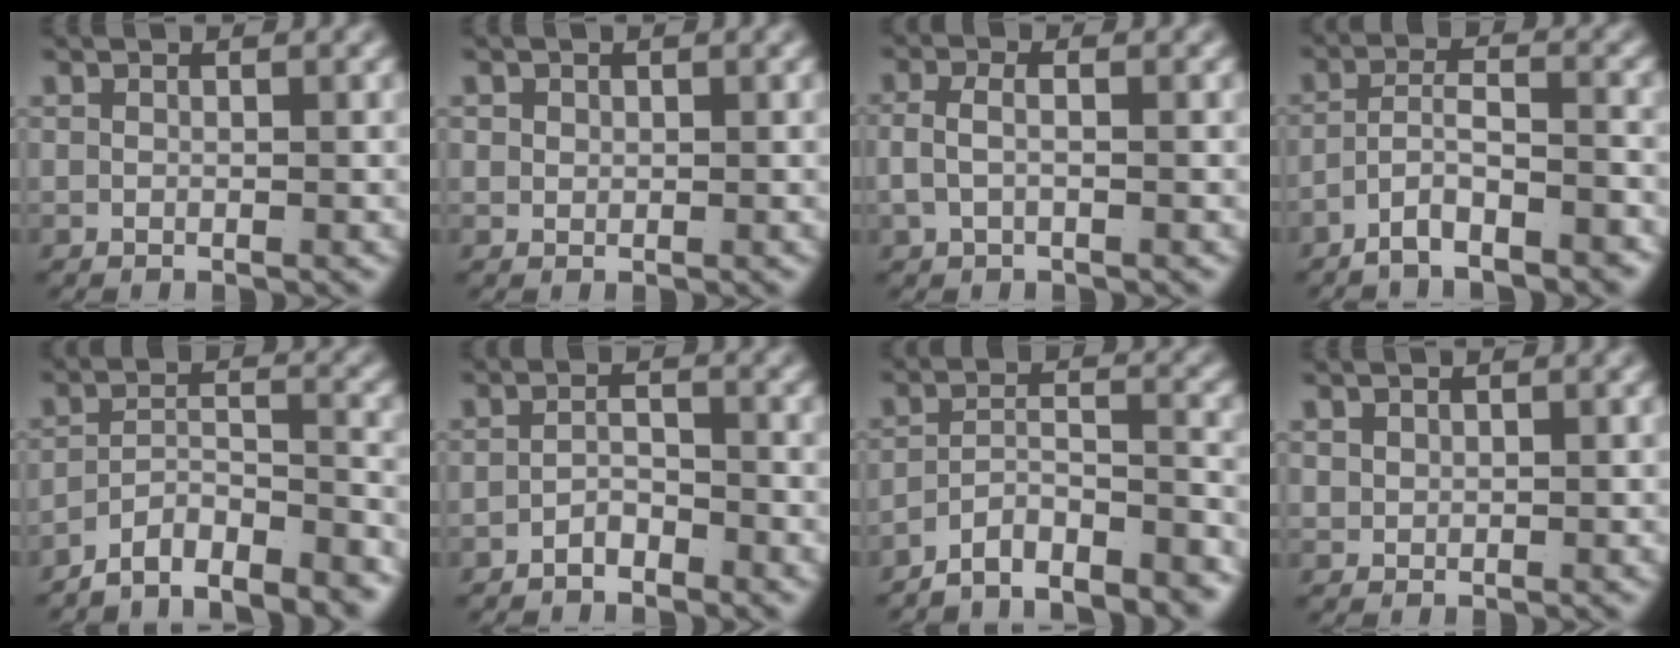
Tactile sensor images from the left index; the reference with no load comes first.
{"total": 0.9, "force": [0.4, 0.7, 0.4], "torque": [-0.013, -0.006, 0.015]}
{"total": 2.3, "force": [-0.5, 1.1, 1.9], "torque": [-0.050, -0.008, -0.002]}
{"total": 5.0, "force": [-3.7, 2.0, 2.6], "torque": [-0.057, -0.019, -0.060]}
{"total": 7.7, "force": [-6.7, 2.8, 2.7], "torque": [-0.048, -0.027, -0.105]}
{"total": 2.3, "force": [-2.0, 0.8, 0.7], "torque": [-0.007, -0.010, -0.035]}
{"total": 7.8, "force": [-6.7, 2.9, 2.7], "torque": [-0.050, -0.027, -0.107]}
{"total": 0.9, "force": [0.8, 0.3, 0.3], "torque": [-0.008, -0.005, 0.024]}